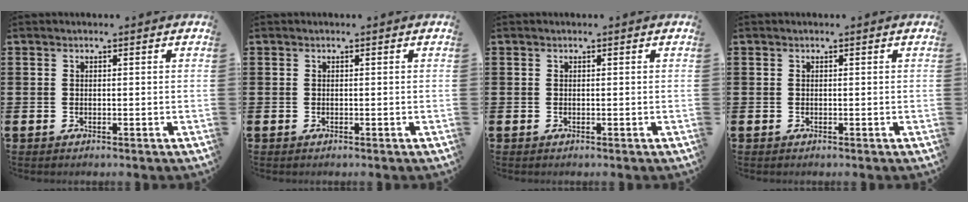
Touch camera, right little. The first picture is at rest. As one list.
[{"total": 0.0}, {"total": 0.0}, {"total": 0.0}]